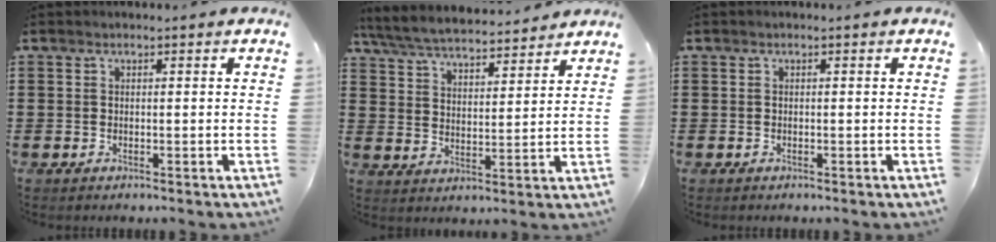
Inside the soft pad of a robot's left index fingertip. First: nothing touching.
{"total": 5.8, "force": [5.5, 0.6, 1.7], "torque": [-0.058, -0.030, 0.095]}
{"total": 0.0}